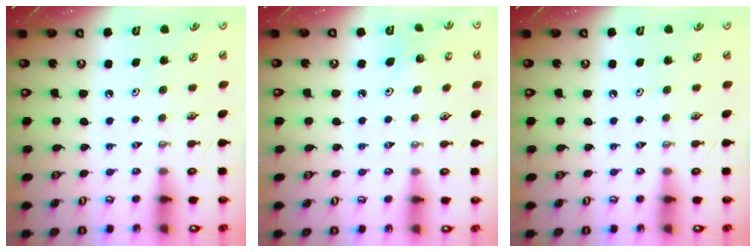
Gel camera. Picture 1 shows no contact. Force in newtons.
{"total": 3.3, "press": 3.1, "slide": 1.1}
{"total": 0.0}